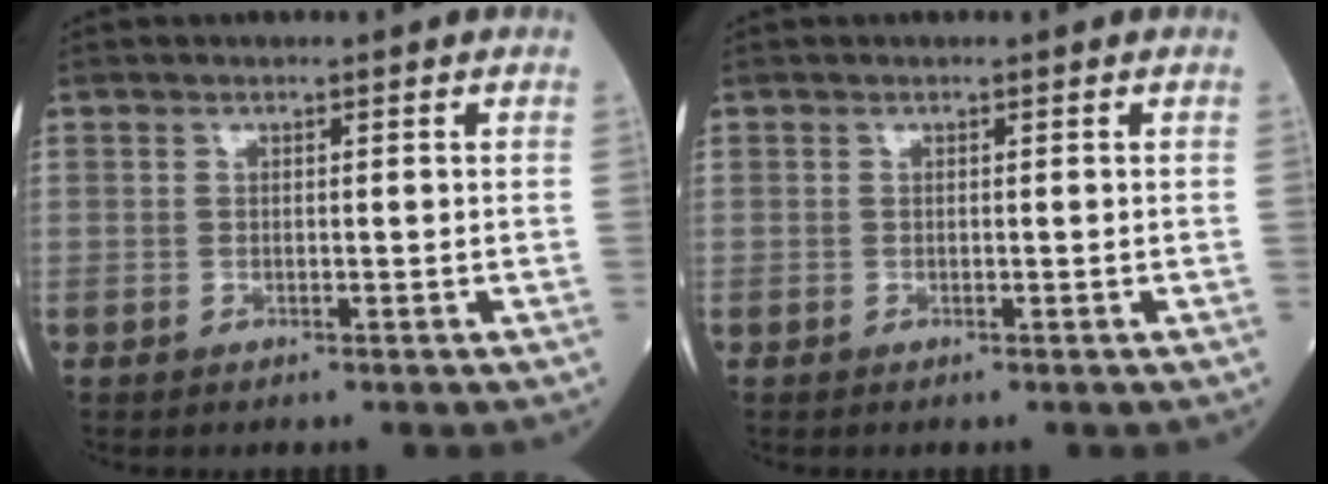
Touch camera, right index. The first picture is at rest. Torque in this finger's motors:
{"motor_torque": [0.00, 0.00, 0.00, 0.01]}